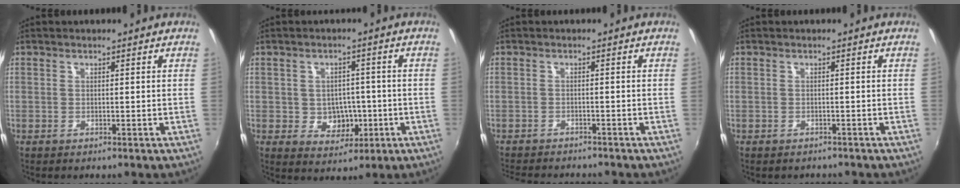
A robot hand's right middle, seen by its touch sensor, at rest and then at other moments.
{"total": 5.9, "force": [-1.1, 5.1, 2.8], "torque": [-0.055, 0.005, -0.003]}
{"total": 7.1, "force": [-6.5, 1.5, 2.3], "torque": [-0.061, -0.017, -0.100]}
{"total": 1.8, "force": [-1.6, 0.7, 0.4], "torque": [-0.013, -0.008, -0.019]}